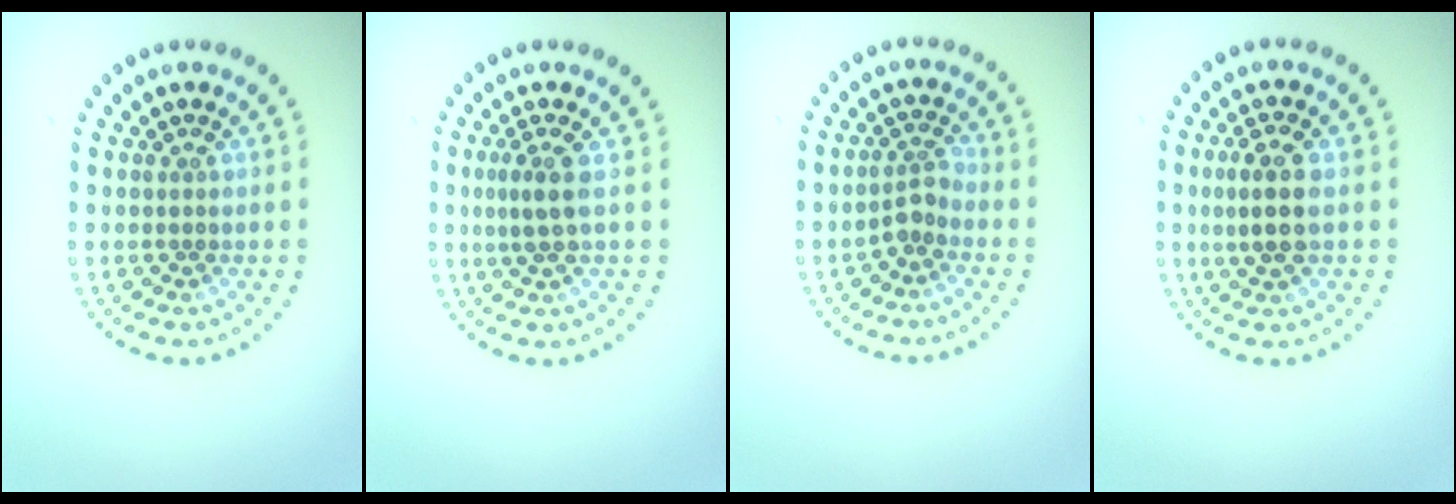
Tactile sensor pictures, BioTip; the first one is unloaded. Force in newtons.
{"total": 2.1, "press": 1.5, "slide": 1.4}
{"total": 1.8, "press": 1.4, "slide": 1.1}
{"total": 3.0, "press": 2.9, "slide": 0.9}